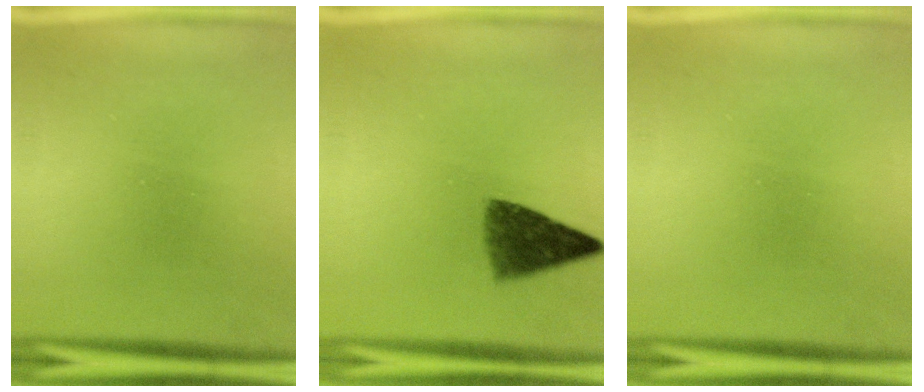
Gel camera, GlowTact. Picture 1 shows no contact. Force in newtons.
{"total": 6.5}
{"total": 0.0}